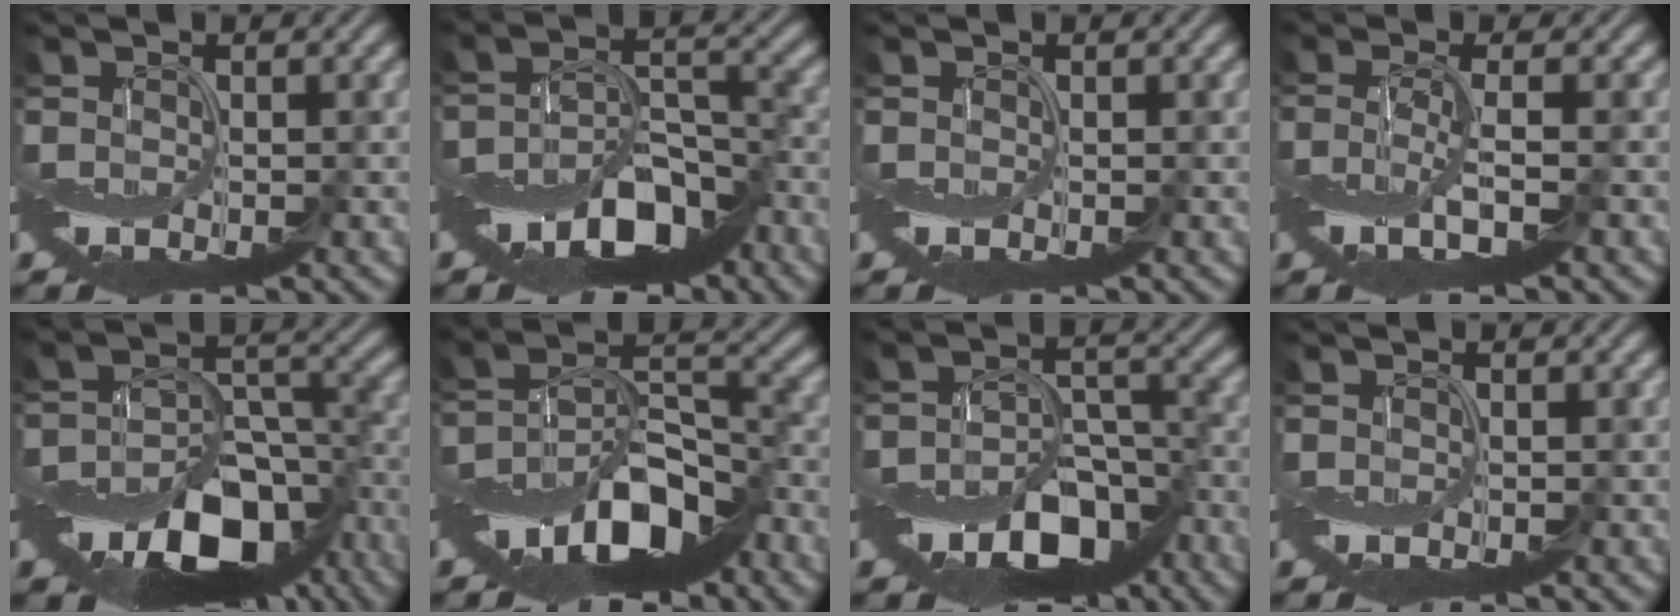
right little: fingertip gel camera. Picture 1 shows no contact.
{"total": 8.2, "force": [-5.3, 3.7, 5.1], "torque": [-0.078, -0.005, -0.093]}
{"total": 0.0}
{"total": 3.2, "force": [-0.9, 0.5, 3.0], "torque": [-0.068, 0.001, -0.019]}
{"total": 12.0, "force": [-7.6, 6.3, 6.9], "torque": [-0.120, -0.001, -0.116]}
{"total": 9.9, "force": [-5.9, 4.2, 6.8], "torque": [-0.112, 0.006, -0.111]}
{"total": 9.0, "force": [-6.2, 4.4, 4.9], "torque": [-0.070, 0.000, -0.101]}
{"total": 0.0}